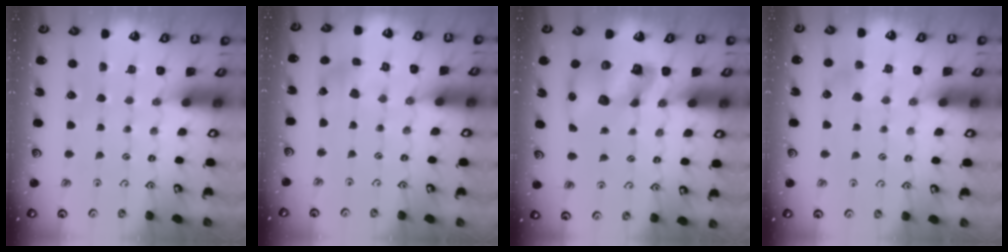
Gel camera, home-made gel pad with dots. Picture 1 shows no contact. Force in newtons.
{"total": 2.8, "press": 2.7, "slide": 0.4}
{"total": 13.1, "press": 13.0, "slide": 2.0}
{"total": 4.6, "press": 4.6, "slide": 0.5}